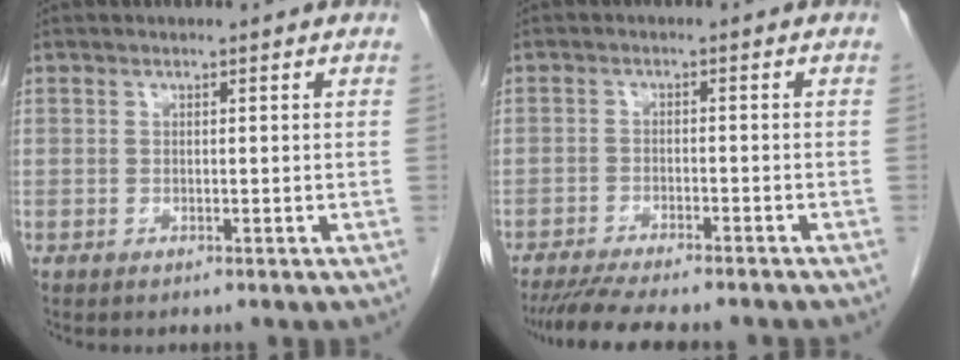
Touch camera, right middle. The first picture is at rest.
{"total": 10.6, "force": [-9.3, 1.2, 4.9], "torque": [-0.071, -0.014, -0.137]}